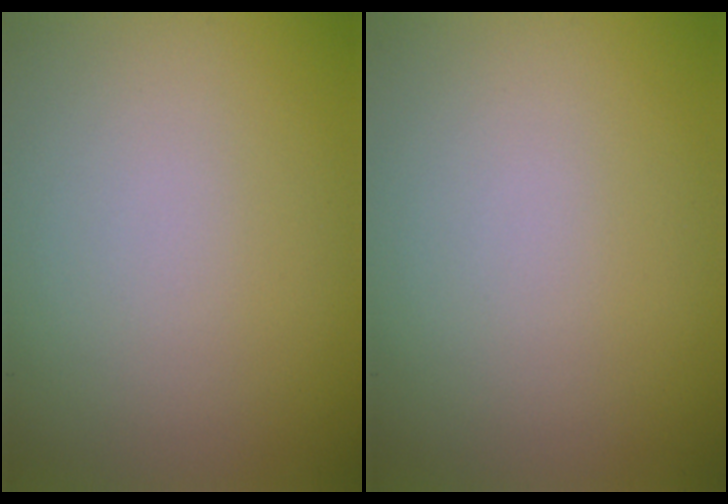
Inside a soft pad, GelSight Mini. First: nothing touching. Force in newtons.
{"total": 0.0}